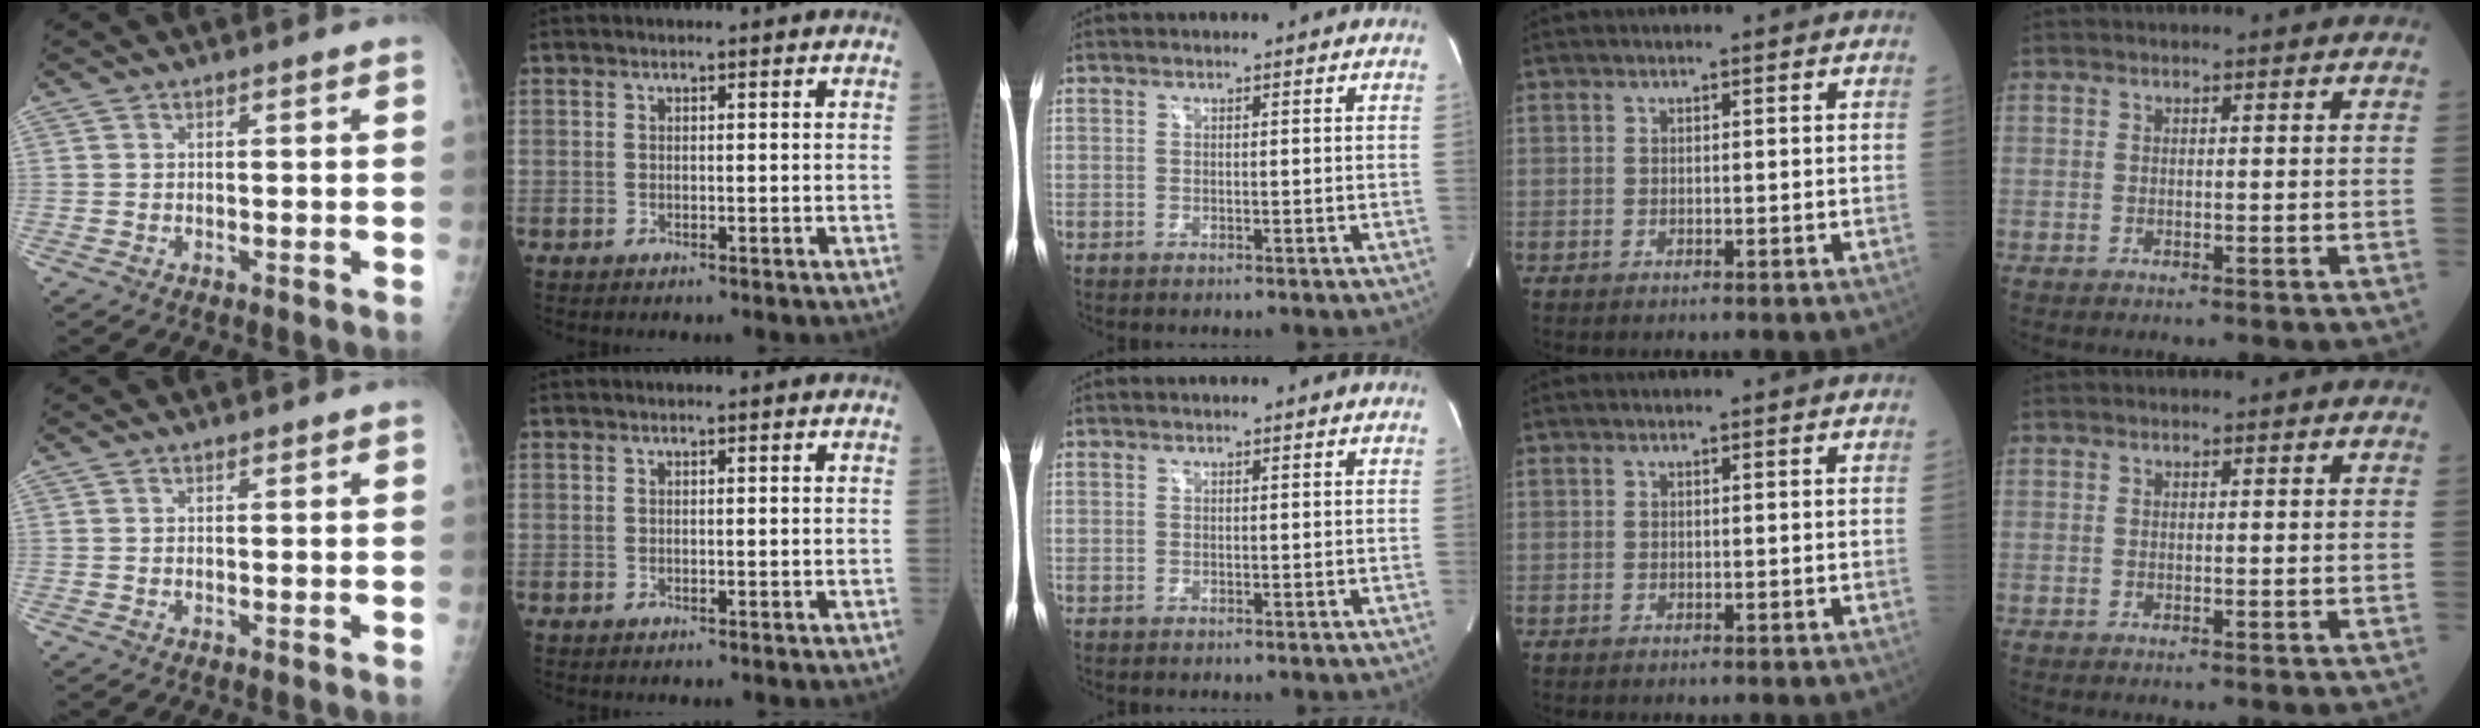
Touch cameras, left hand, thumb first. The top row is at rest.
{}